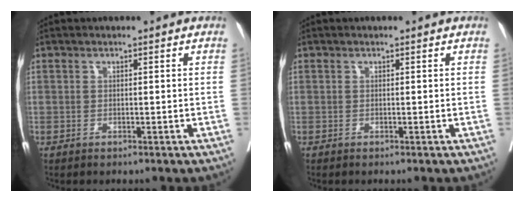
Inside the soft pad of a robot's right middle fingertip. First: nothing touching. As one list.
[{"total": 0.0}]